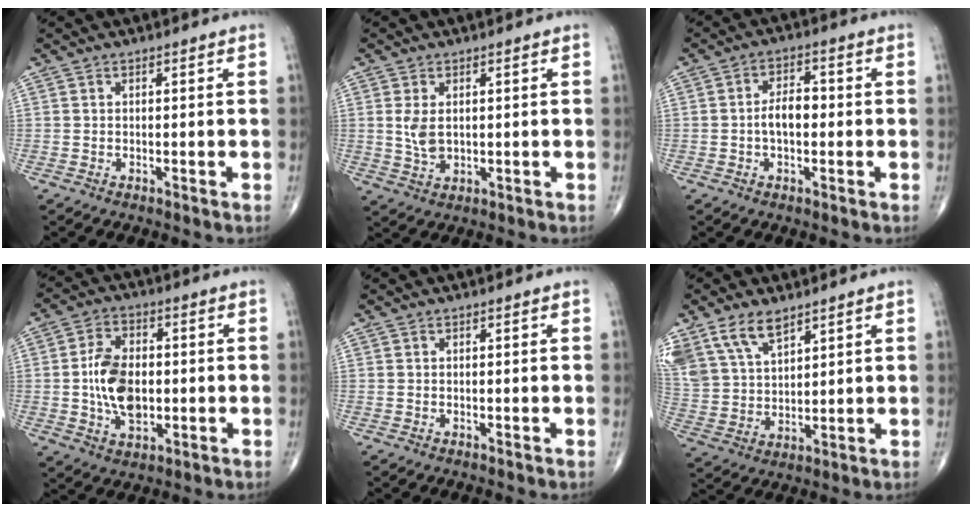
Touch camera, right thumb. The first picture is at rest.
{"total": 4.2, "force": [0.7, 2.5, 3.3], "torque": [-0.067, -0.008, 0.019]}
{"total": 5.0, "force": [-0.6, 2.8, 4.1], "torque": [-0.065, 0.017, -0.016]}
{"total": 11.0, "force": [-0.5, 6.9, 8.5], "torque": [-0.136, 0.006, -0.008]}
{"total": 0.0}
{"total": 12.4, "force": [8.1, 6.5, 6.9], "torque": [-0.128, -0.018, 0.171]}